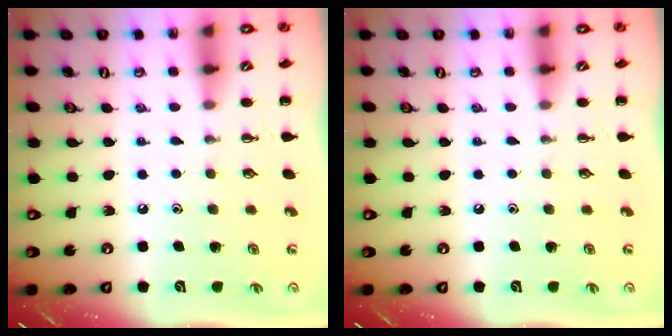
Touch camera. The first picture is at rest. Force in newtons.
{"total": 0.0}